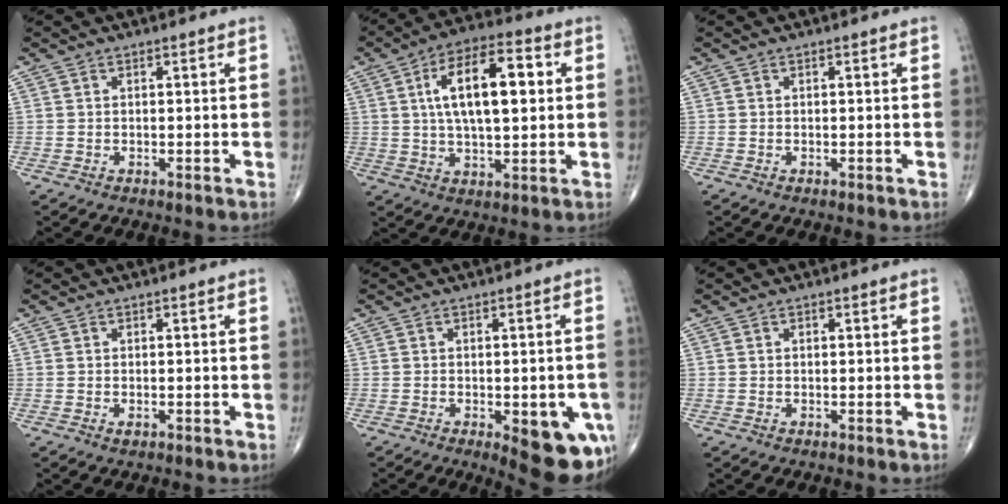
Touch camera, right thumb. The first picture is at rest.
{"total": 15.5, "force": [3.1, 6.7, 13.7], "torque": [-0.218, 0.011, 0.049]}
{"total": 0.0}
{"total": 0.8, "force": [-0.3, 0.4, 0.6], "torque": [-0.009, -0.001, -0.004]}
{"total": 12.6, "force": [-4.7, 4.9, 10.7], "torque": [-0.104, 0.004, -0.043]}
{"total": 0.0}